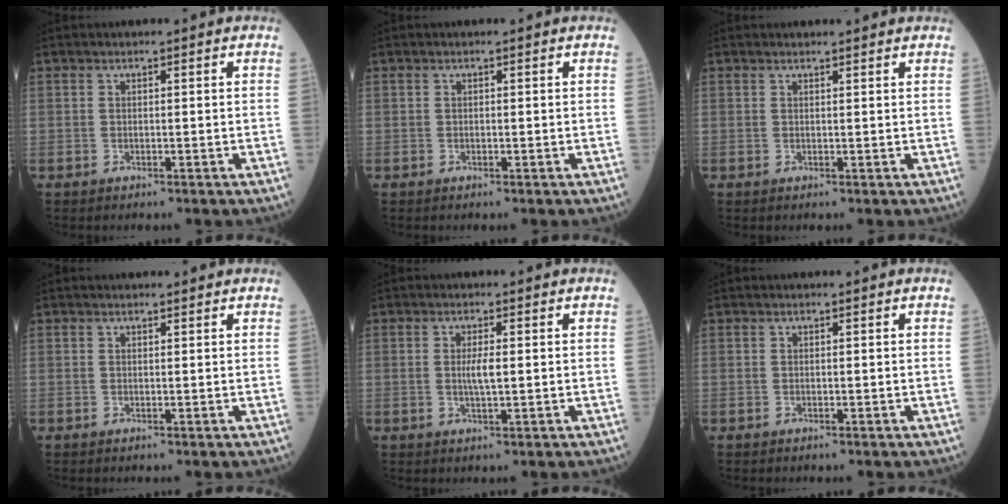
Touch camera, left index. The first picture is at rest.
{"total": 0.0}
{"total": 2.5, "force": [2.4, 0.3, 0.4], "torque": [-0.011, 0.009, 0.028]}
{"total": 1.7, "force": [1.6, 0.3, 0.3], "torque": [-0.011, 0.006, 0.018]}
{"total": 2.5, "force": [0.2, 0.3, 2.5], "torque": [-0.050, -0.002, 0.004]}
{"total": 0.0}